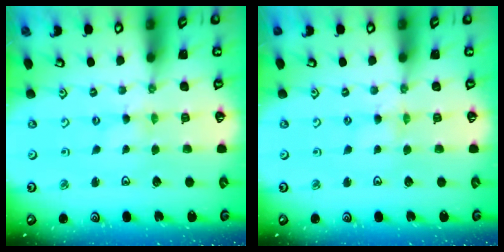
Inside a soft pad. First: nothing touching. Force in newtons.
{"total": 2.8, "press": 2.8, "slide": 0.4}